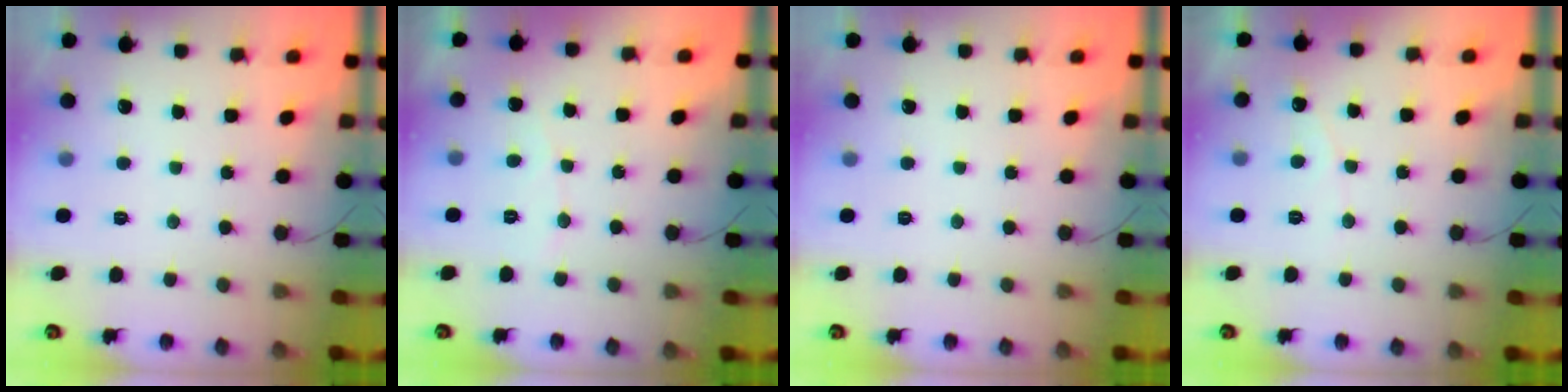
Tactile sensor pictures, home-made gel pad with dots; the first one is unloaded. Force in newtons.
{"total": 3.9, "press": 3.9, "slide": 0.3}
{"total": 0.0}
{"total": 2.7, "press": 2.7, "slide": 0.2}